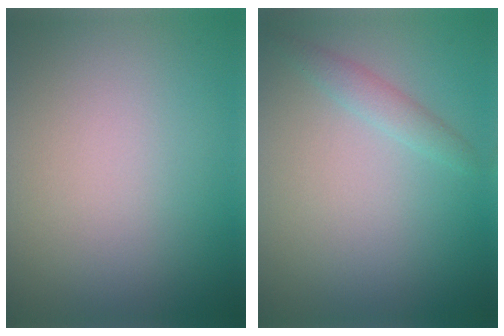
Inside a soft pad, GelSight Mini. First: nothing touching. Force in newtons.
{"total": 1.5, "press": 1.5, "slide": 0.0}